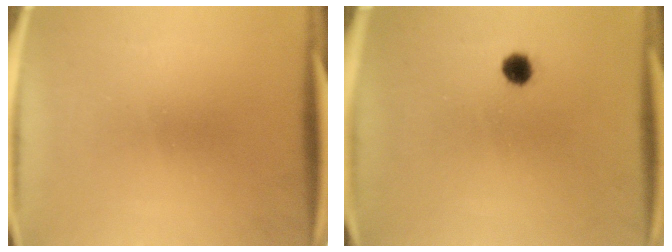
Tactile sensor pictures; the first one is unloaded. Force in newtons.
{"total": 2.4}